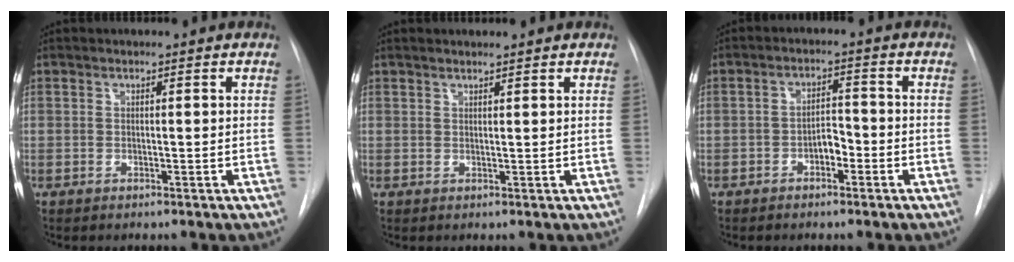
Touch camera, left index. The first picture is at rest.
{"total": 2.2, "force": [1.9, 0.2, 1.1], "torque": [-0.016, 0.015, 0.029]}
{"total": 3.2, "force": [-1.6, 1.6, 2.2], "torque": [-0.032, 0.012, -0.030]}